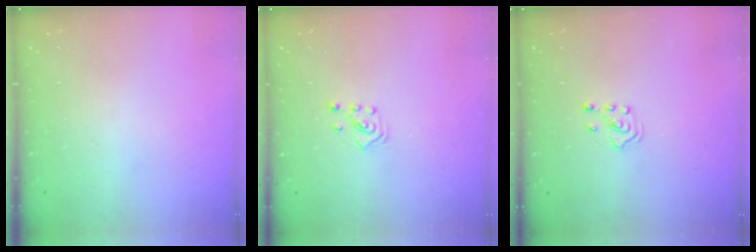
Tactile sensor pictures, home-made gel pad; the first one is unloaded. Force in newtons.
{"total": 2.3, "press": 2.2, "slide": 0.7}
{"total": 3.2, "press": 3.1, "slide": 1.0}